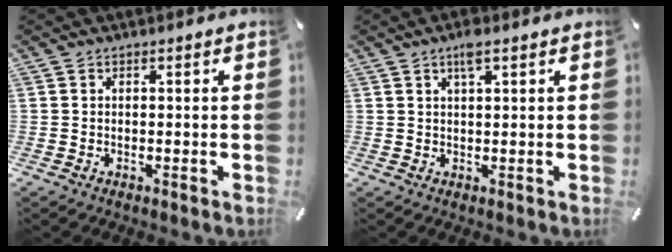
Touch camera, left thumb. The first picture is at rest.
{"total": 3.4, "force": [2.0, 0.6, 2.7], "torque": [-0.059, 0.004, 0.033]}